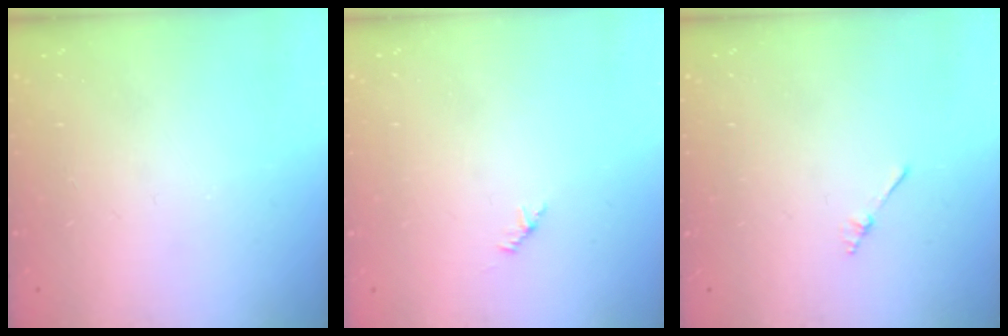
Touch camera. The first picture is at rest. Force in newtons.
{"total": 1.5, "press": 1.4, "slide": 0.5}
{"total": 2.0, "press": 2.0, "slide": 0.3}